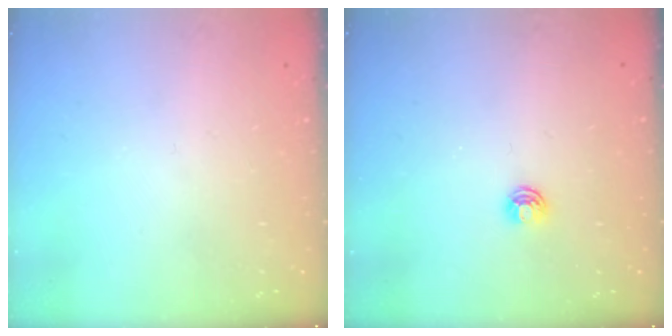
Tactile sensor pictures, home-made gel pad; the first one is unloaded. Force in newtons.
{"total": 4.2, "press": 4.2, "slide": 0.6}